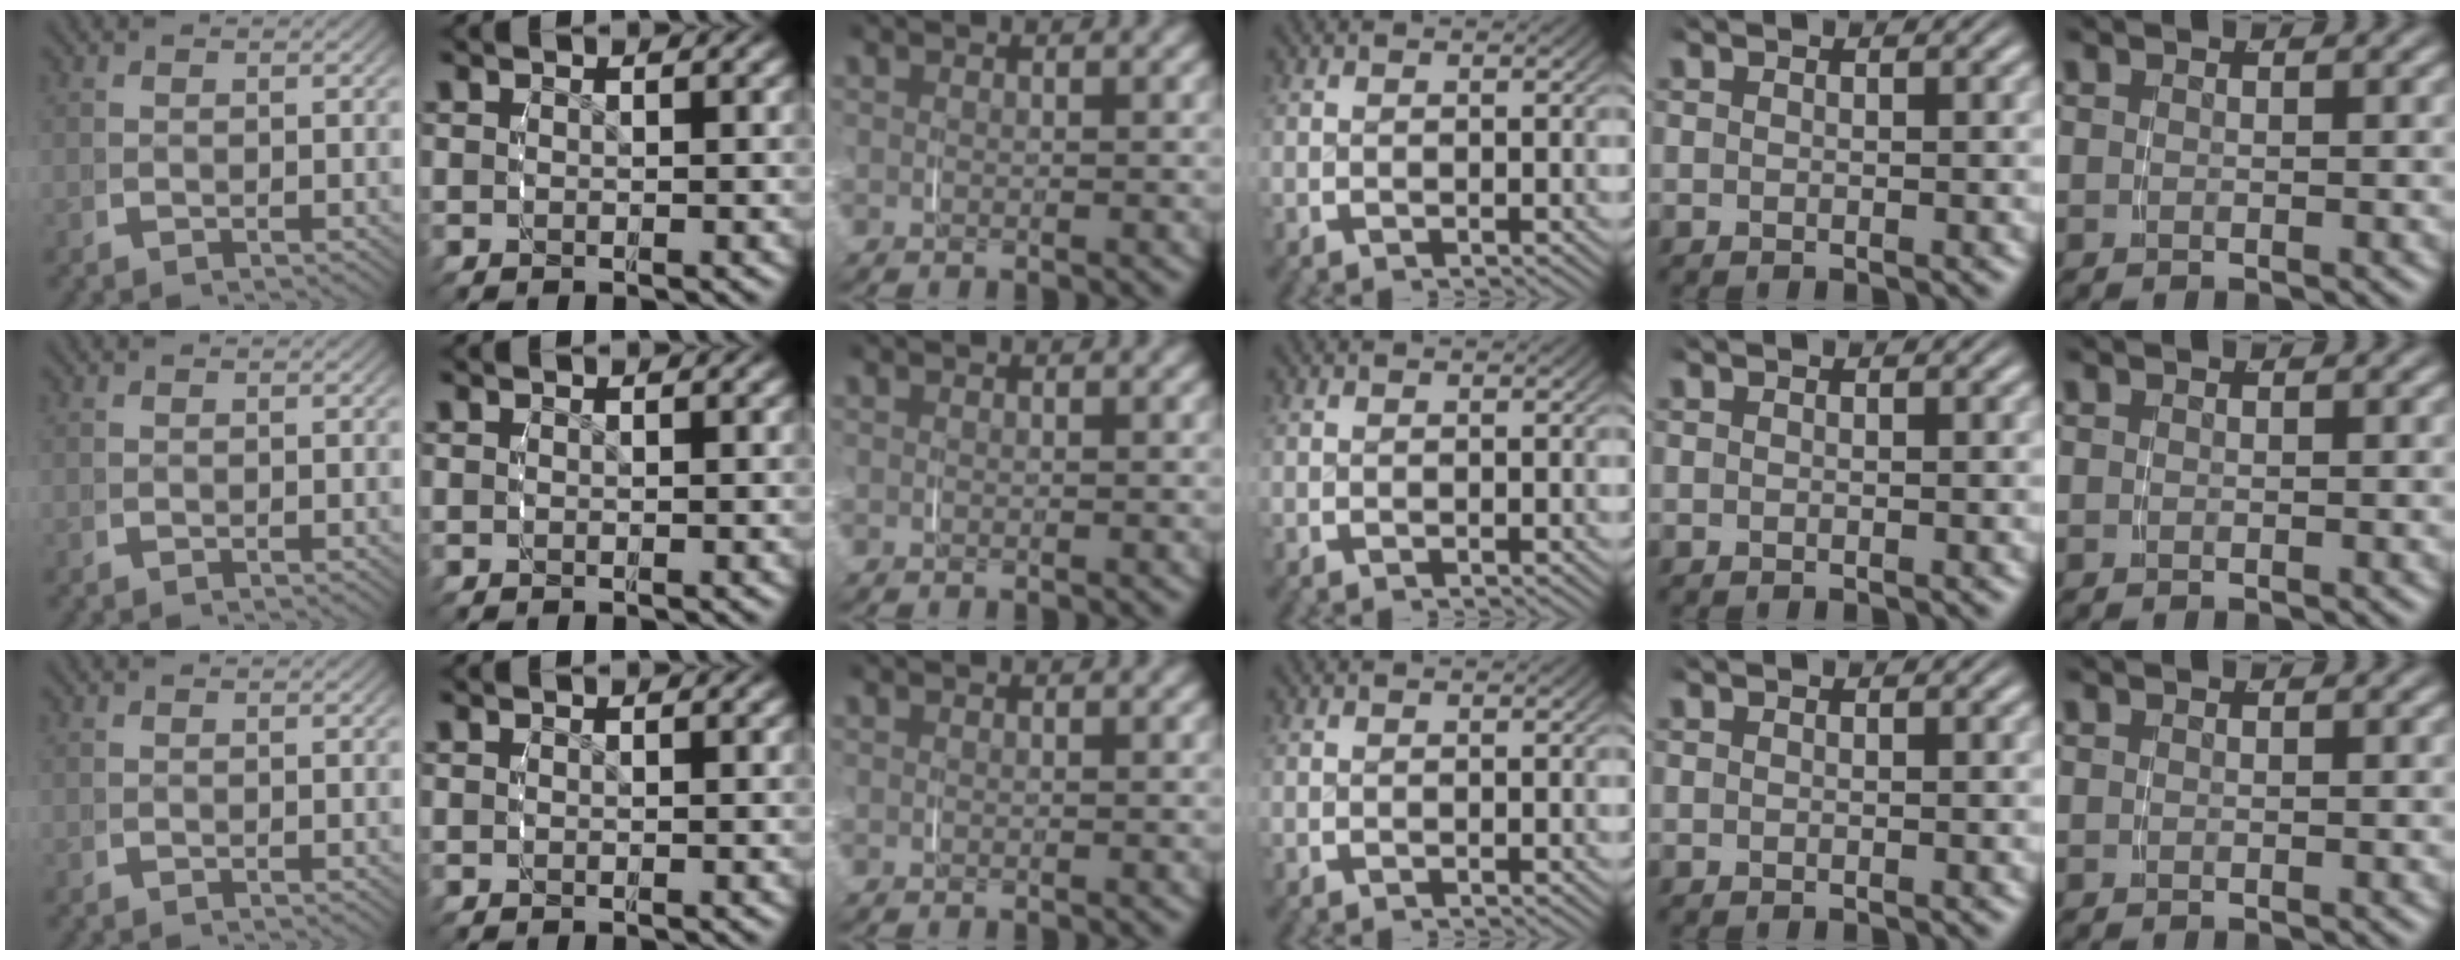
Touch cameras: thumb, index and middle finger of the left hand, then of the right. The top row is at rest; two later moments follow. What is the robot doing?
{"motion": "grasp_and_lifting", "object": "measuring cup"}